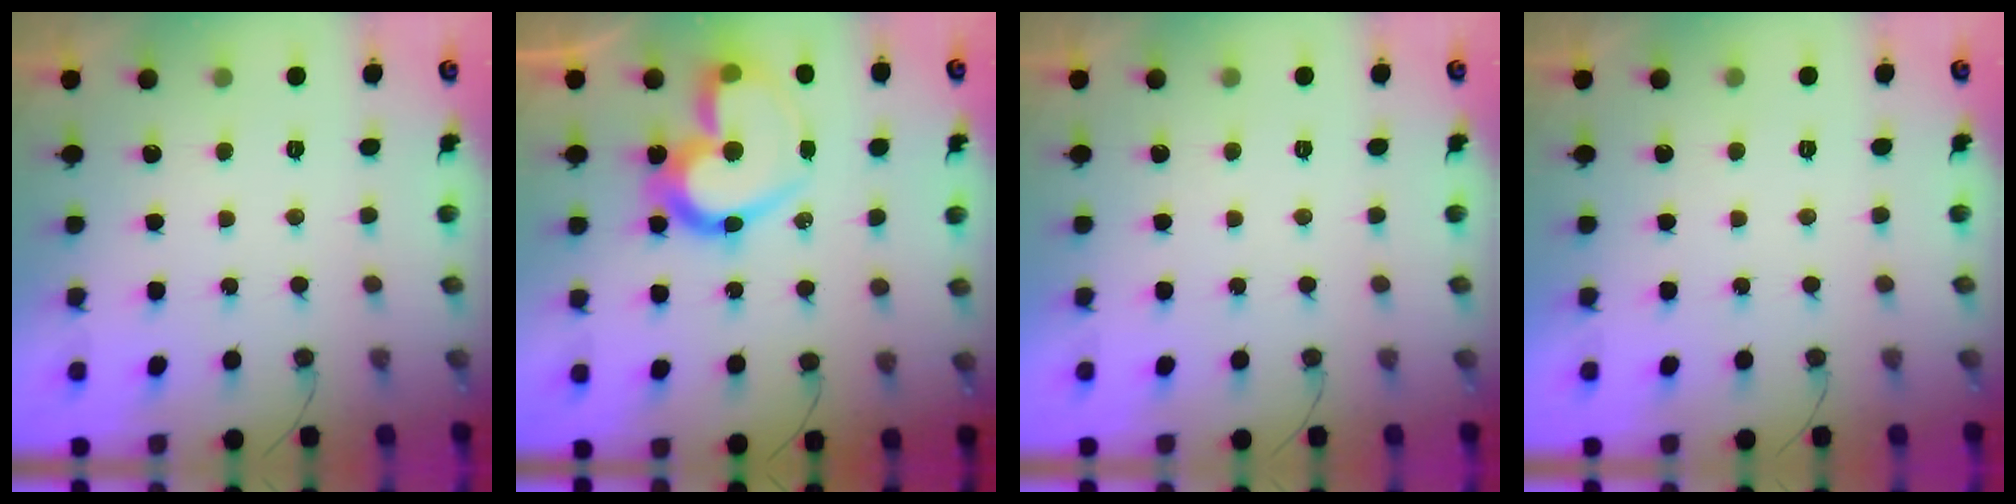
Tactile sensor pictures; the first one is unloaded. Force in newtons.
{"total": 18.6, "press": 18.6, "slide": 1.6}
{"total": 2.0, "press": 2.0, "slide": 0.1}
{"total": 1.7, "press": 1.7, "slide": 0.0}